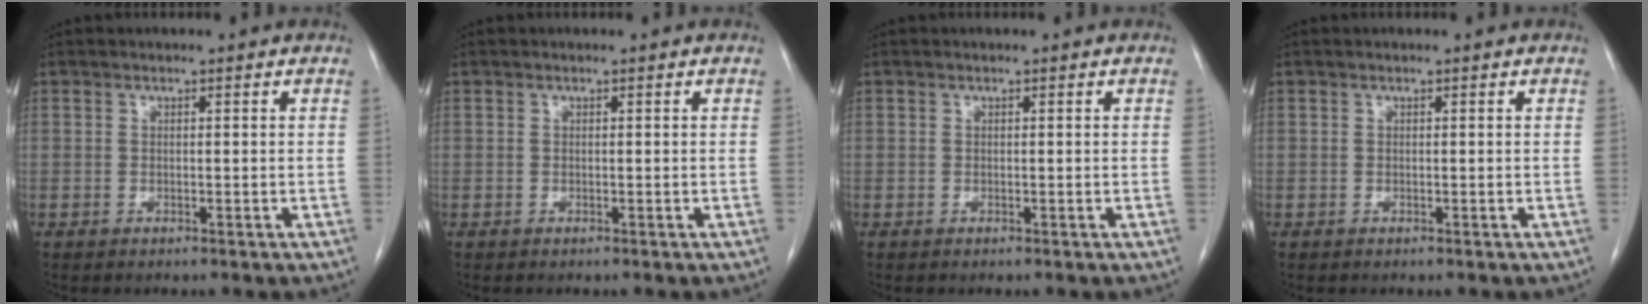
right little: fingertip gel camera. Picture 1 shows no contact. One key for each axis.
{"total": 0.0}
{"total": 0.0}
{"total": 0.0}